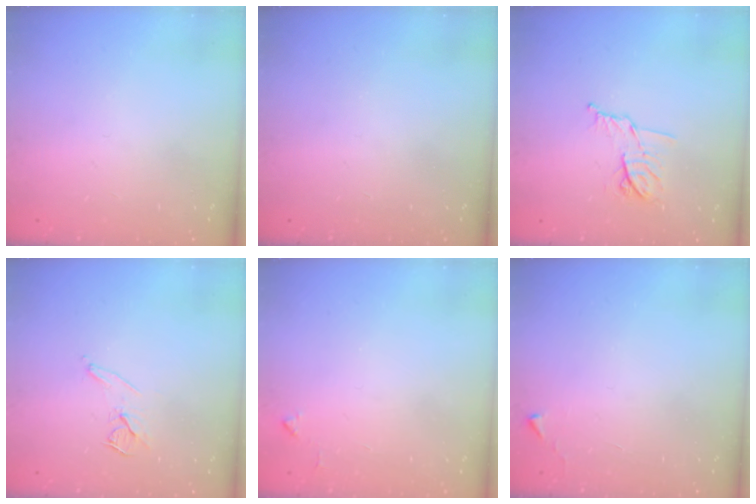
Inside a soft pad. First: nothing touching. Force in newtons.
{"total": 0.0}
{"total": 9.4, "press": 9.4, "slide": 0.7}
{"total": 7.4, "press": 6.8, "slide": 3.1}
{"total": 3.7, "press": 3.7, "slide": 0.5}
{"total": 2.7, "press": 2.6, "slide": 0.4}